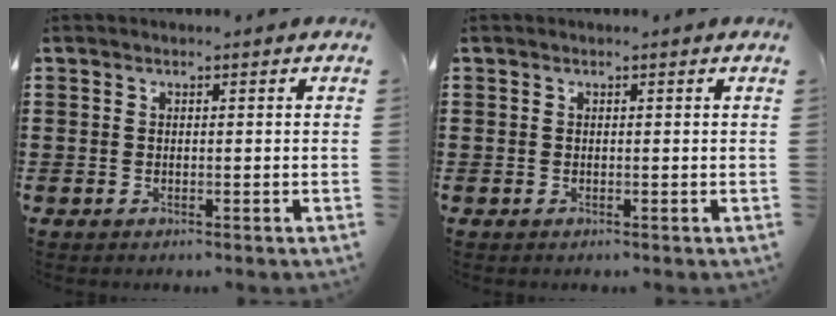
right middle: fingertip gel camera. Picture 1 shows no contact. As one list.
[{"total": 0.0}]